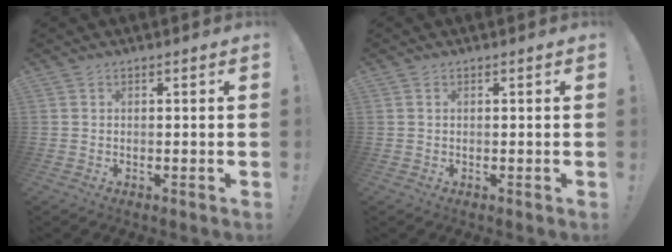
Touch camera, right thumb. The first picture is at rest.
{"total": 0.0}